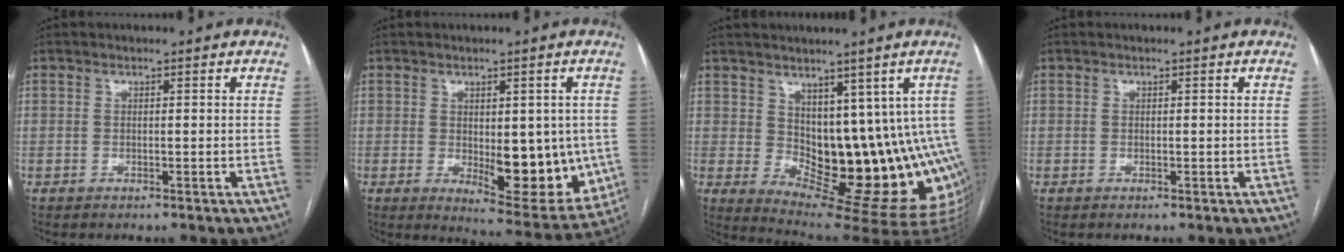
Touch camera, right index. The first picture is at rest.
{"total": 13.3, "force": [-1.4, 5.6, 12.0], "torque": [-0.143, -0.017, -0.002]}
{"total": 14.6, "force": [1.5, 6.7, 12.9], "torque": [-0.151, -0.003, 0.038]}
{"total": 0.0}